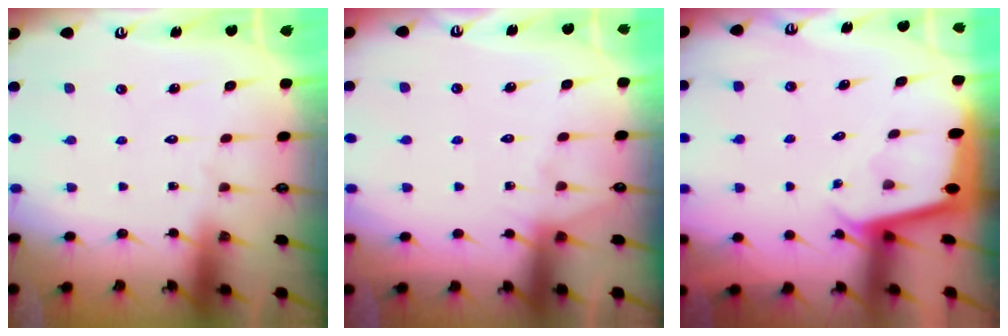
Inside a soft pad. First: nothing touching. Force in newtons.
{"total": 6.3, "press": 6.3, "slide": 0.7}
{"total": 1.8, "press": 1.8, "slide": 0.2}